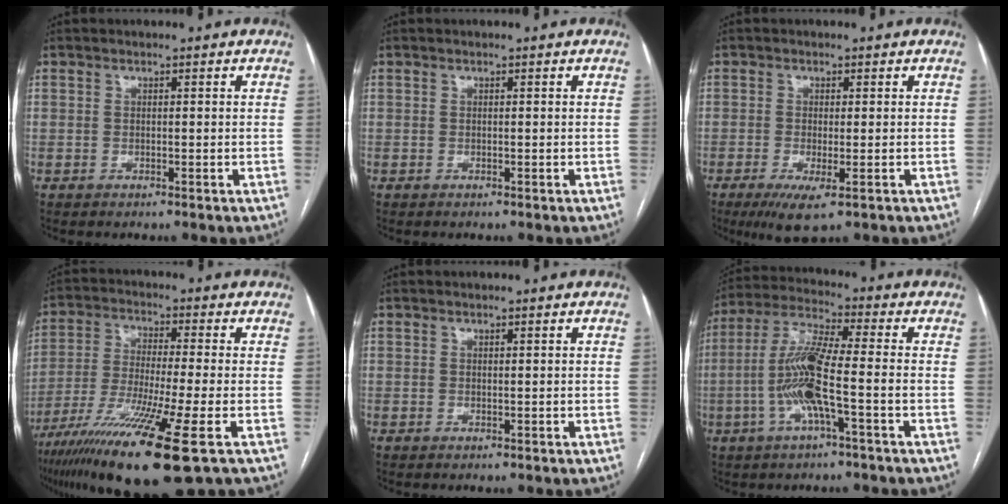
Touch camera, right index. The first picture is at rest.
{"total": 0.0}
{"total": 4.8, "force": [-2.5, 0.8, 4.0], "torque": [-0.067, -0.012, -0.037]}
{"total": 16.6, "force": [-9.4, -0.6, 13.7], "torque": [-0.259, -0.046, -0.169]}
{"total": 0.0}
{"total": 10.6, "force": [-2.5, 0.4, 10.3], "torque": [-0.217, 0.007, -0.057]}